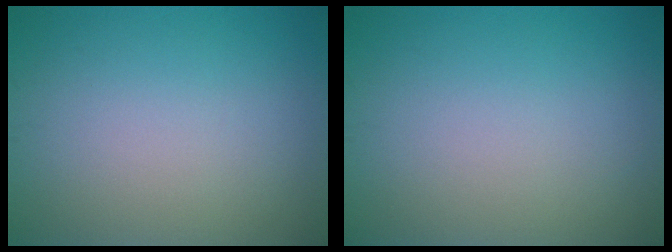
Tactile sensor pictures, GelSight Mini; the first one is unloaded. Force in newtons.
{"total": 0.0}